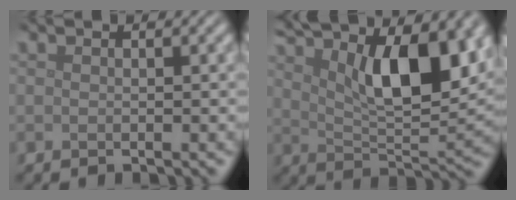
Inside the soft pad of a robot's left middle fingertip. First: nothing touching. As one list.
[{"total": 12.1, "force": [5.4, 4.0, 10.1], "torque": [-0.152, 0.006, 0.092]}]